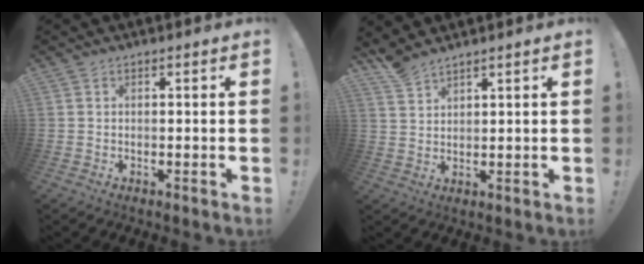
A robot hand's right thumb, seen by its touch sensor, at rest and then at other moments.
{"total": 4.8, "force": [4.4, 0.9, 1.8], "torque": [-0.038, -0.025, 0.083]}